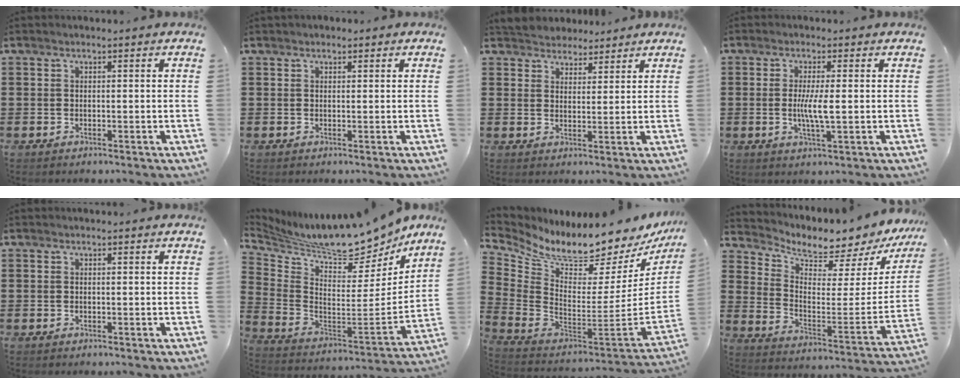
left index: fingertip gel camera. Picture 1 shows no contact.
{"total": 0.7, "force": [0.5, 0.4, 0.2], "torque": [-0.005, 0.005, 0.008]}
{"total": 3.4, "force": [3.0, 1.6, -0.5], "torque": [-0.006, -0.002, 0.056]}
{"total": 4.5, "force": [0.0, 0.5, 4.4], "torque": [-0.086, -0.006, -0.005]}
{"total": 0.0}
{"total": 10.3, "force": [9.8, 1.2, 3.0], "torque": [-0.080, -0.089, 0.155]}
{"total": 7.4, "force": [6.7, 1.0, 2.9], "torque": [-0.087, -0.072, 0.104]}
{"total": 4.7, "force": [4.5, 1.1, 0.7], "torque": [-0.030, -0.059, 0.070]}